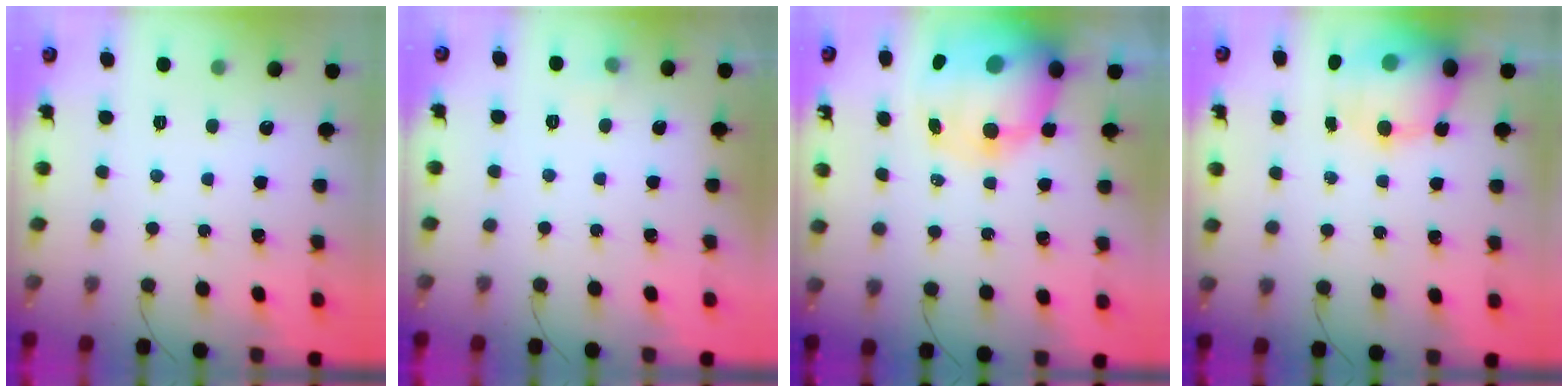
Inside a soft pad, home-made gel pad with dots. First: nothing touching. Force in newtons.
{"total": 3.4, "press": 3.2, "slide": 1.1}
{"total": 18.4, "press": 17.9, "slide": 4.4}
{"total": 14.6, "press": 14.0, "slide": 3.9}